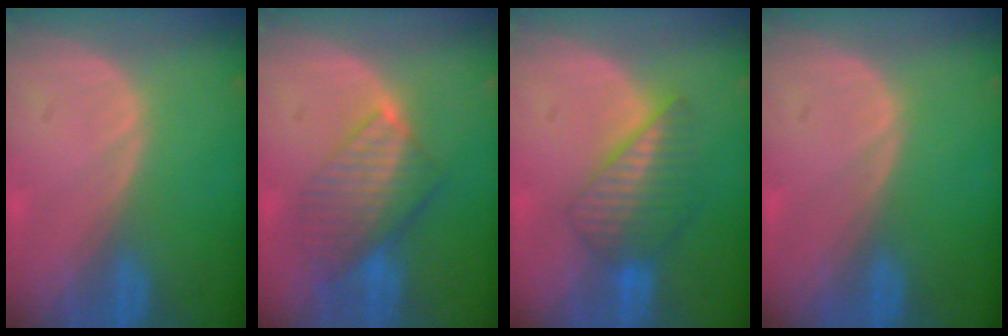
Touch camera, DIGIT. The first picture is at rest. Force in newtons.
{"total": 8.4, "press": 7.2, "slide": 4.2}
{"total": 6.3, "press": 6.1, "slide": 1.4}
{"total": 0.0}